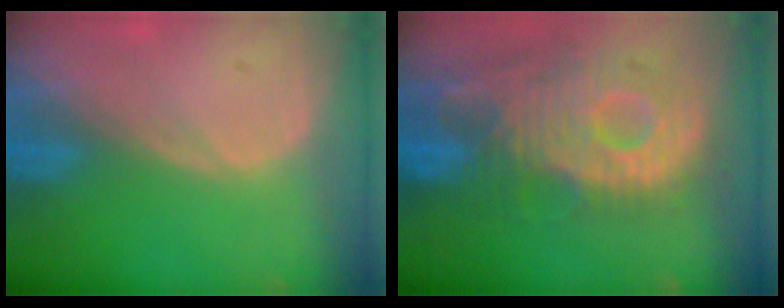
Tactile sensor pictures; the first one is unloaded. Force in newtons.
{"total": 12.2, "press": 10.9, "slide": 5.6}